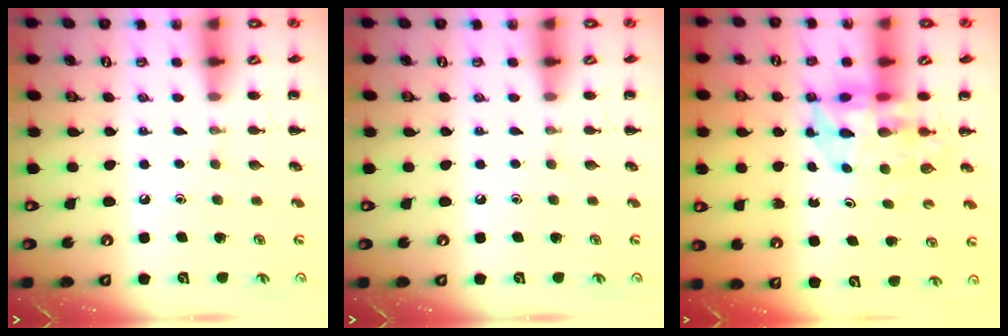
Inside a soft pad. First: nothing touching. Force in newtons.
{"total": 0.0}
{"total": 6.4, "press": 6.2, "slide": 1.9}